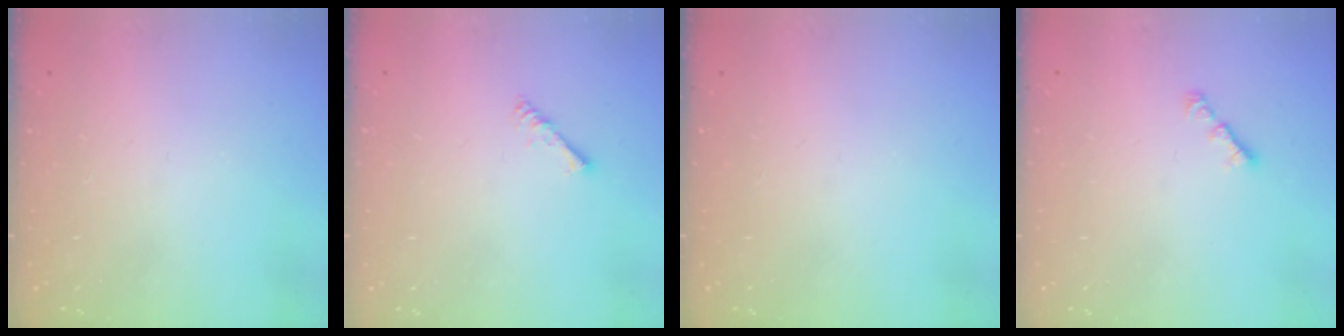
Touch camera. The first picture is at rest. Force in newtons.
{"total": 2.2, "press": 2.1, "slide": 0.5}
{"total": 0.0}
{"total": 1.9, "press": 1.8, "slide": 0.6}